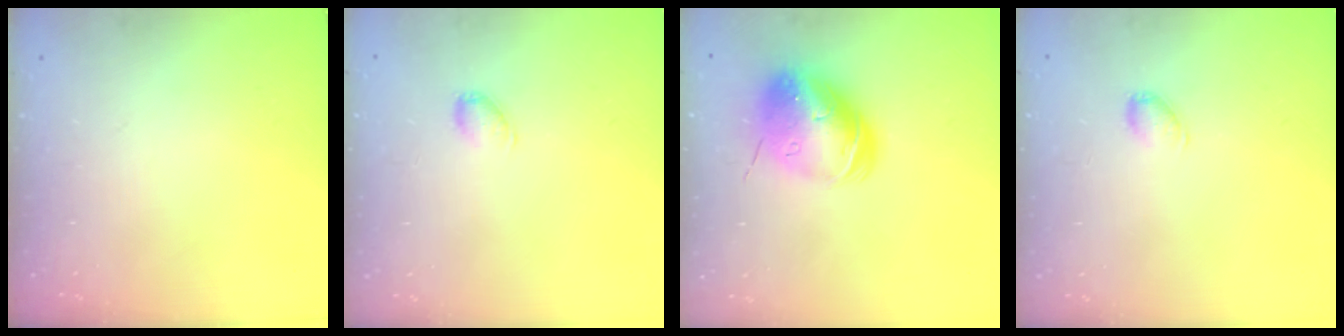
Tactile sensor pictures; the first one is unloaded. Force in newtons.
{"total": 5.7, "press": 5.7, "slide": 0.6}
{"total": 14.5, "press": 14.3, "slide": 2.4}
{"total": 5.7, "press": 5.7, "slide": 0.6}